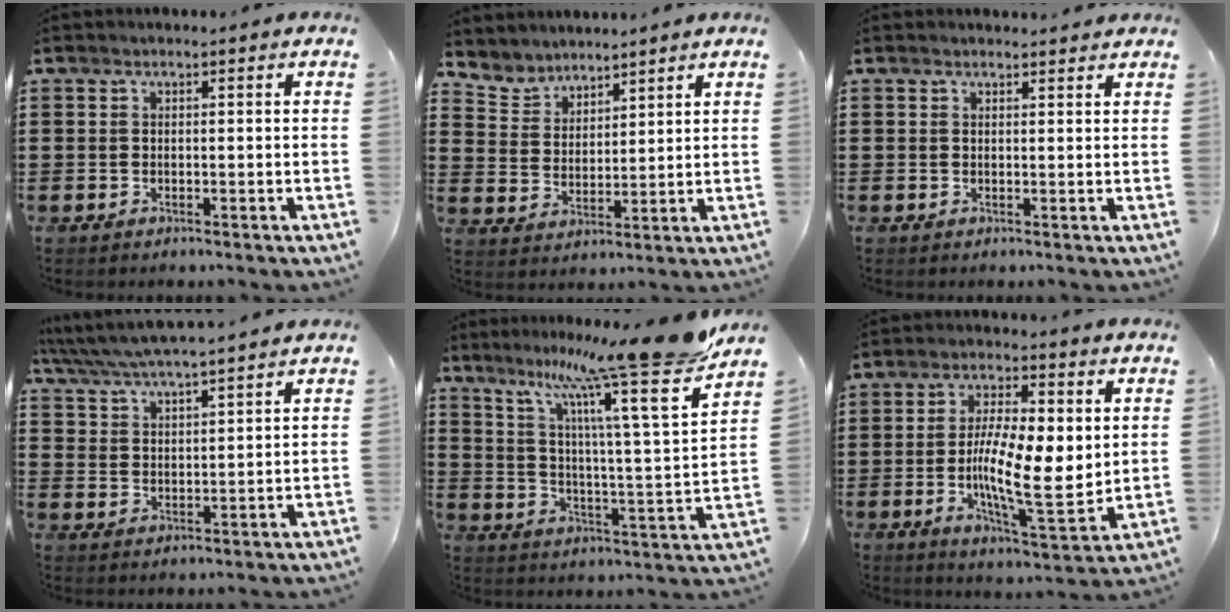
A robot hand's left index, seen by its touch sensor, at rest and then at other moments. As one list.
[{"total": 4.7, "force": [4.5, 1.4, -0.2], "torque": [-0.020, -0.016, 0.083]}, {"total": 1.4, "force": [1.2, 0.6, -0.3], "torque": [0.002, 0.003, 0.025]}, {"total": 5.1, "force": [4.9, 0.2, 1.5], "torque": [-0.050, -0.026, 0.085]}, {"total": 16.3, "force": [13.9, -0.2, 8.6], "torque": [-0.158, -0.106, 0.217]}, {"total": 11.1, "force": [-0.1, 3.7, 10.5], "torque": [-0.166, -0.017, -0.003]}]